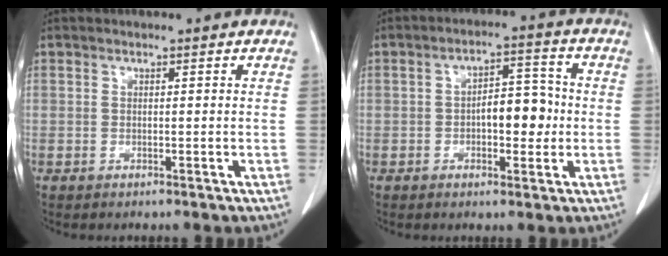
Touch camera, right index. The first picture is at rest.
{"total": 6.8, "force": [-0.8, 3.1, 6.0], "torque": [-0.090, 0.018, -0.011]}